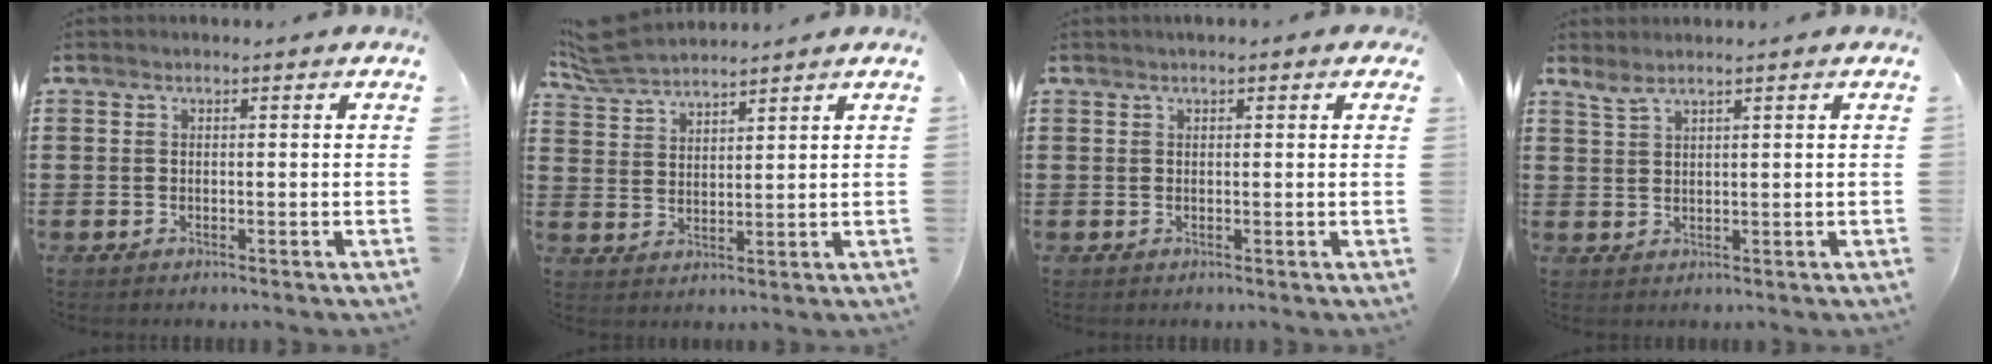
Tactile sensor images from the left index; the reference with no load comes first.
{"total": 5.1, "force": [4.9, 0.6, 1.2], "torque": [-0.042, -0.012, 0.092]}
{"total": 0.6, "force": [0.3, 0.2, 0.5], "torque": [-0.011, 0.004, 0.006]}
{"total": 1.7, "force": [1.5, -0.1, 0.8], "torque": [-0.018, 0.001, 0.028]}